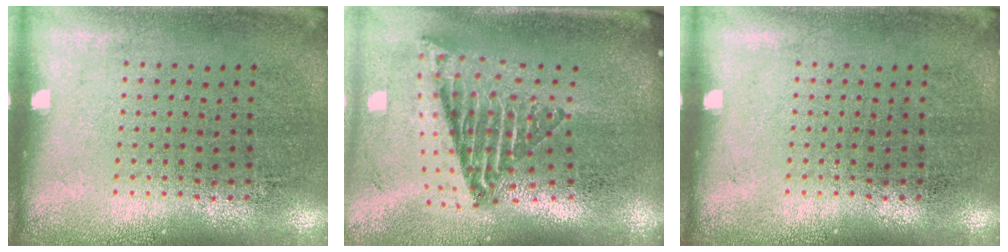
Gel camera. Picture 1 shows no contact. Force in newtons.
{"total": 2.6, "press": 1.6, "slide": 2.0}
{"total": 0.0}